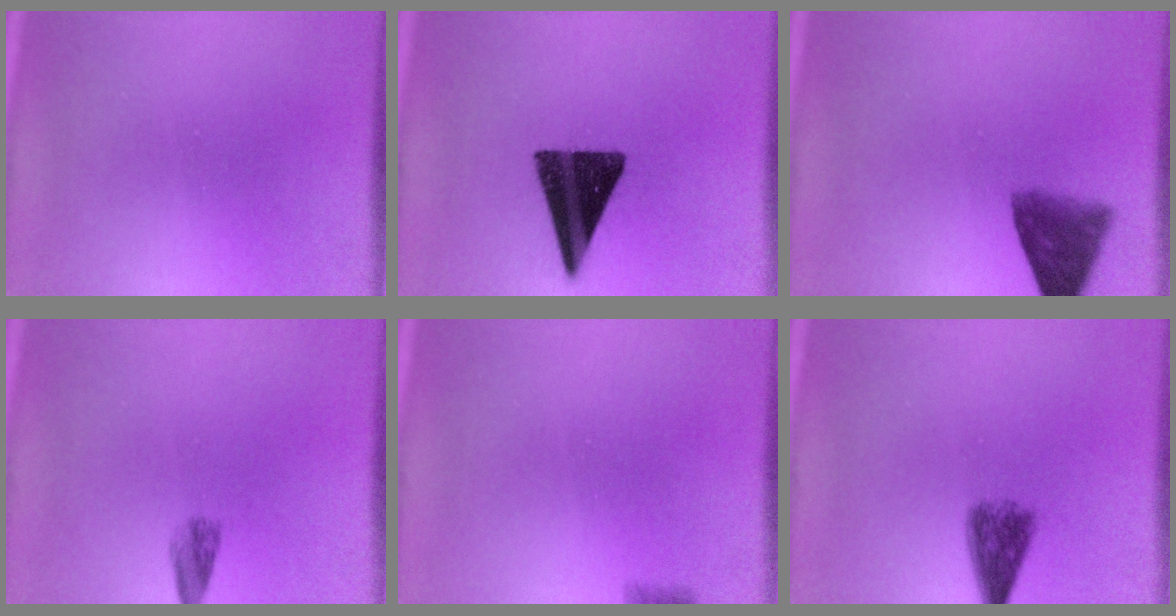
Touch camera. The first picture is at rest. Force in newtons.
{"total": 15.1}
{"total": 6.8}
{"total": 1.8}
{"total": 2.1}
{"total": 4.8}